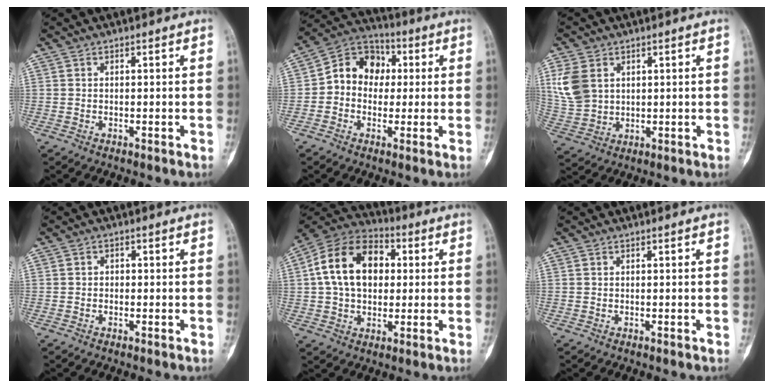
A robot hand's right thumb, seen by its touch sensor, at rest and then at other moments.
{"total": 10.7, "force": [0.7, 8.9, 5.9], "torque": [-0.061, 0.028, -0.005]}
{"total": 8.6, "force": [2.8, 6.3, 5.2], "torque": [-0.103, -0.005, 0.068]}
{"total": 0.9, "force": [-0.2, 0.9, 0.3], "torque": [0.004, 0.004, -0.006]}
{"total": 16.7, "force": [2.7, 11.4, 11.9], "torque": [-0.186, 0.021, 0.038]}
{"total": 0.0}